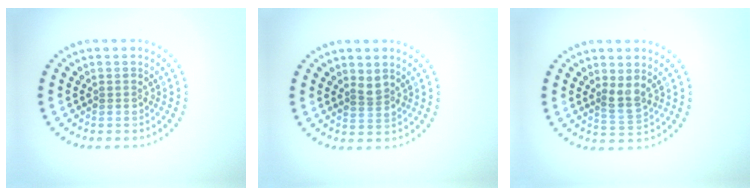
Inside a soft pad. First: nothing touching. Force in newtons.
{"total": 1.5, "press": 1.2, "slide": 0.9}
{"total": 2.1, "press": 1.7, "slide": 1.3}